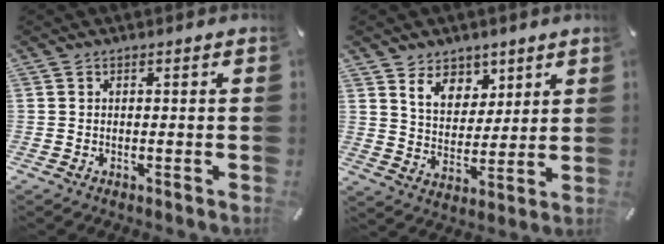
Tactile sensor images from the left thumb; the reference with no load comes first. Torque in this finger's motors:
{"motor_torque": [-0.67, 0.65, 1.24, -1.45, 0.16]}